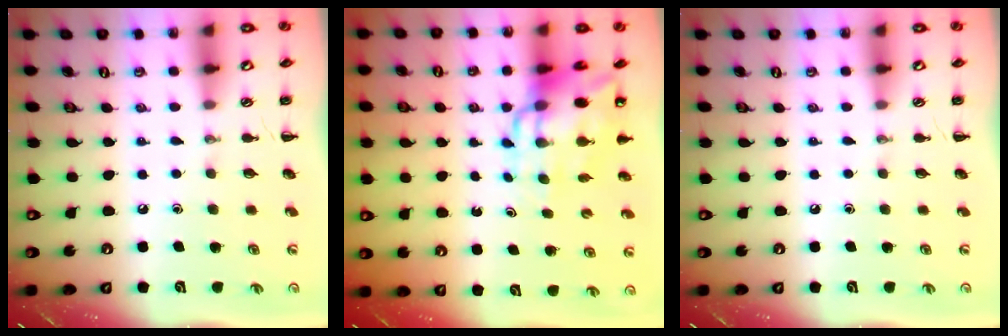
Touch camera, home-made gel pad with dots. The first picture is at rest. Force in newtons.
{"total": 12.0, "press": 11.5, "slide": 3.6}
{"total": 0.0}